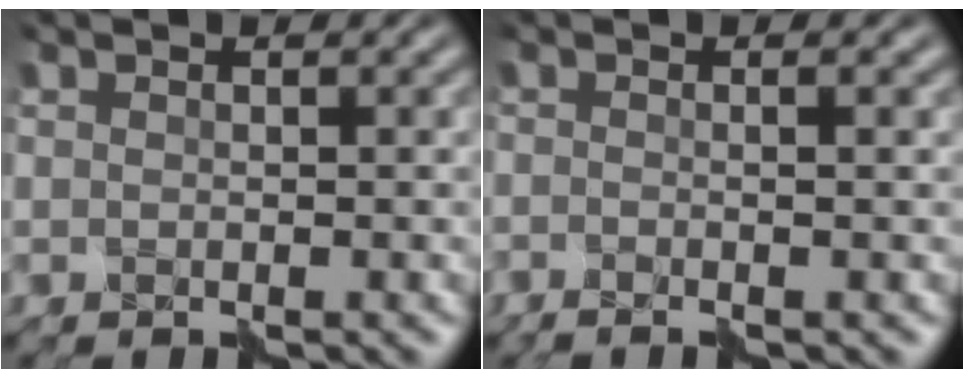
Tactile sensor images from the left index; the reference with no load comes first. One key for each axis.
{"total": 1.3, "fx": -0.5, "fy": -0.1, "fz": 1.2, "tx": -0.003, "ty": 0.005, "tz": -0.015}